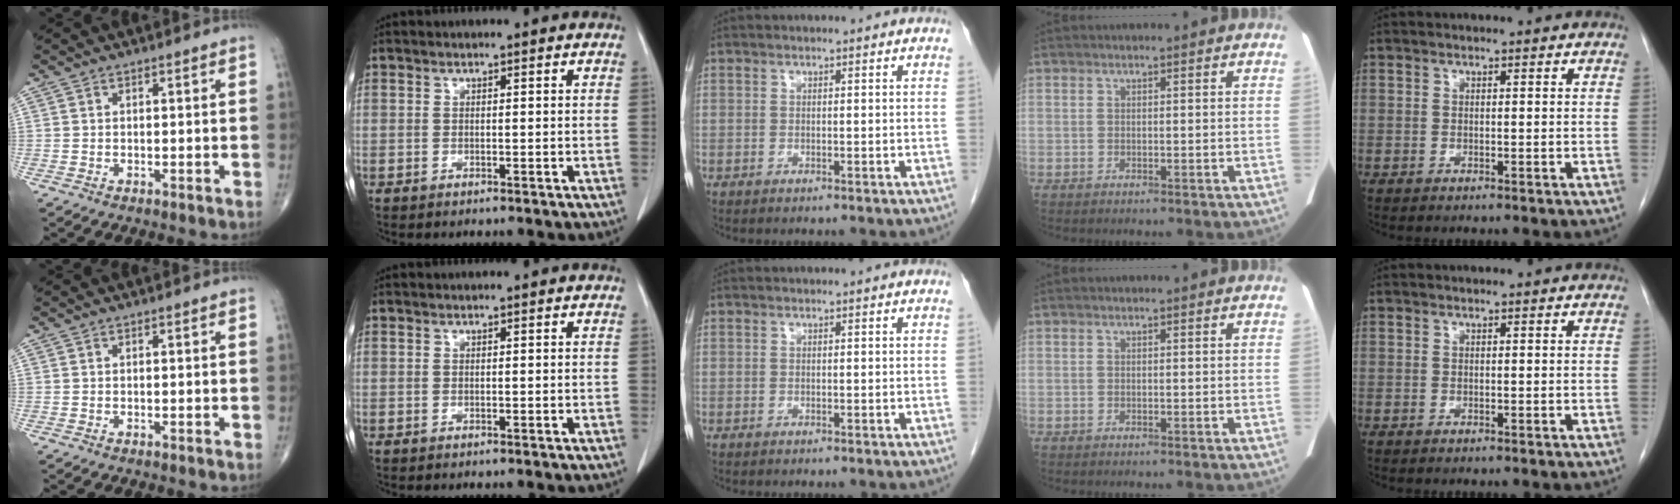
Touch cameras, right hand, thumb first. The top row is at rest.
{}